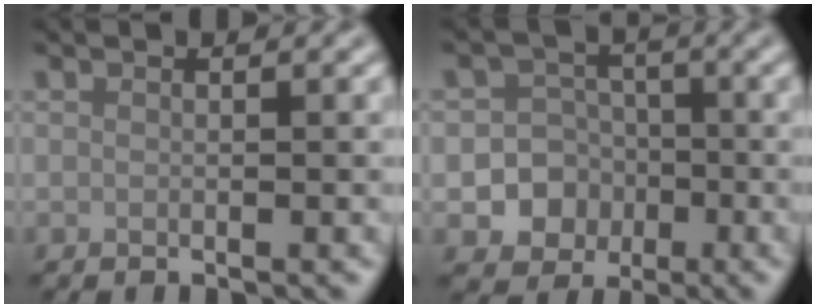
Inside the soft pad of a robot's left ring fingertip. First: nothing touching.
{"total": 6.2, "force": [-1.8, 5.7, 1.4], "torque": [-0.001, 0.005, -0.050]}